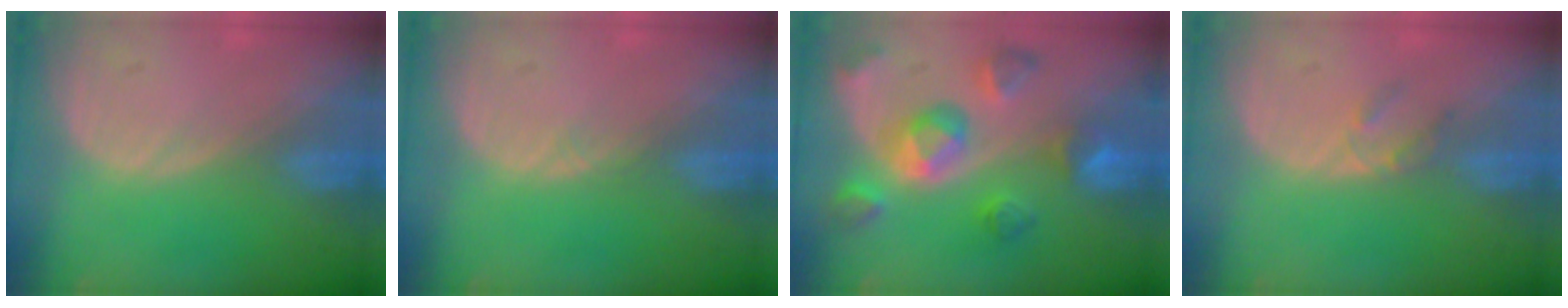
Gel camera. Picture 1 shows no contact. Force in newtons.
{"total": 0.5, "press": 0.5, "slide": 0.1}
{"total": 9.9, "press": 8.8, "slide": 4.6}
{"total": 2.3, "press": 2.0, "slide": 1.1}